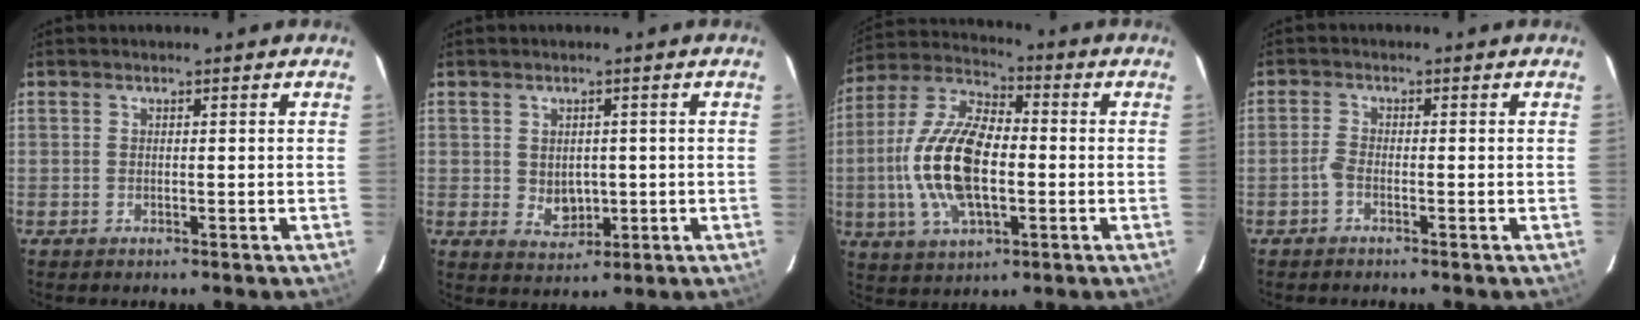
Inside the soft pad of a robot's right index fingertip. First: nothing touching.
{"total": 4.3, "force": [0.0, 3.5, 2.4], "torque": [-0.040, -0.001, 0.010]}
{"total": 17.0, "force": [-2.0, 8.0, 14.9], "torque": [-0.311, 0.006, -0.039]}
{"total": 1.6, "force": [-1.0, 0.5, 1.1], "torque": [-0.031, 0.004, -0.025]}